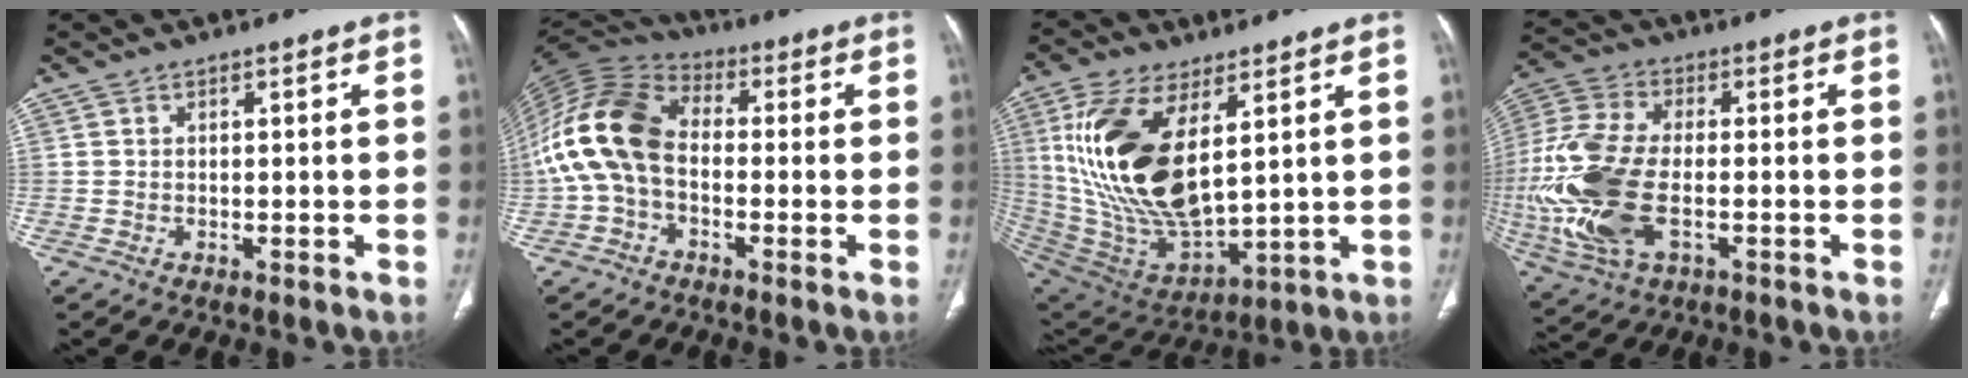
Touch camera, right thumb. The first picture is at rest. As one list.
[{"total": 15.5, "force": [-1.3, 10.2, 11.6], "torque": [-0.241, 0.034, -0.034]}, {"total": 22.4, "force": [6.3, 10.6, 18.7], "torque": [-0.370, -0.032, 0.133]}, {"total": 19.1, "force": [-3.4, 9.8, 16.1], "torque": [-0.387, 0.000, -0.056]}]